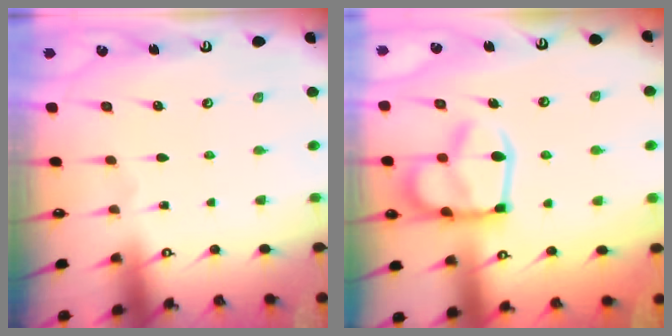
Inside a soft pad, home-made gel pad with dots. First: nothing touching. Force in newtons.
{"total": 10.5, "press": 10.4, "slide": 1.6}